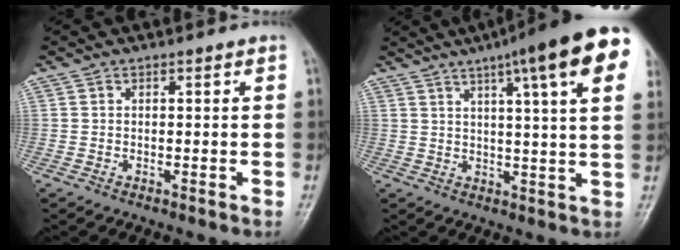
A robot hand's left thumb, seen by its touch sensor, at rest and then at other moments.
{"total": 18.8, "force": [9.6, 2.7, 16.0], "torque": [-0.216, -0.003, 0.118]}